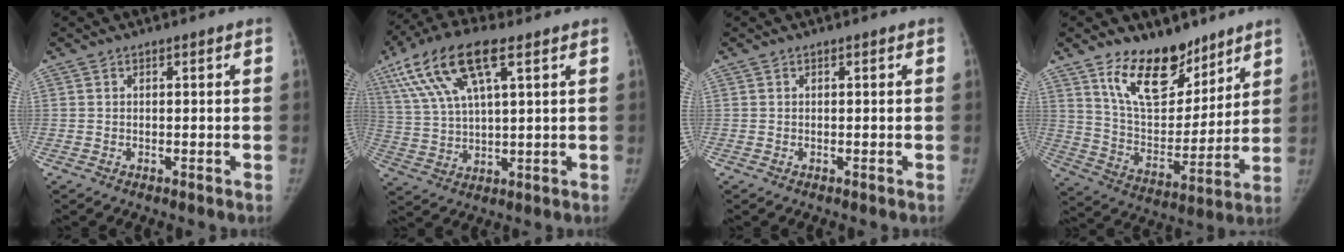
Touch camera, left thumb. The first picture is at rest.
{"total": 16.0, "force": [7.6, 5.6, 13.0], "torque": [-0.265, 0.005, 0.143]}
{"total": 0.0}
{"total": 16.9, "force": [11.5, 8.7, 8.7], "torque": [-0.094, -0.079, 0.209]}